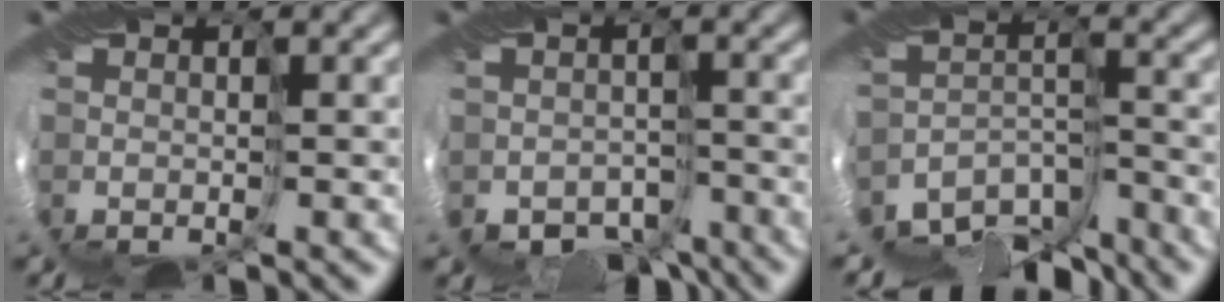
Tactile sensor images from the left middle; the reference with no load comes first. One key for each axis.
{"total": 5.0, "fx": -3.7, "fy": 3.2, "fz": 1.0, "tx": -0.014, "ty": -0.034, "tz": -0.052}
{"total": 10.3, "fx": -9.9, "fy": 2.4, "fz": 1.4, "tx": -0.012, "ty": -0.012, "tz": -0.160}